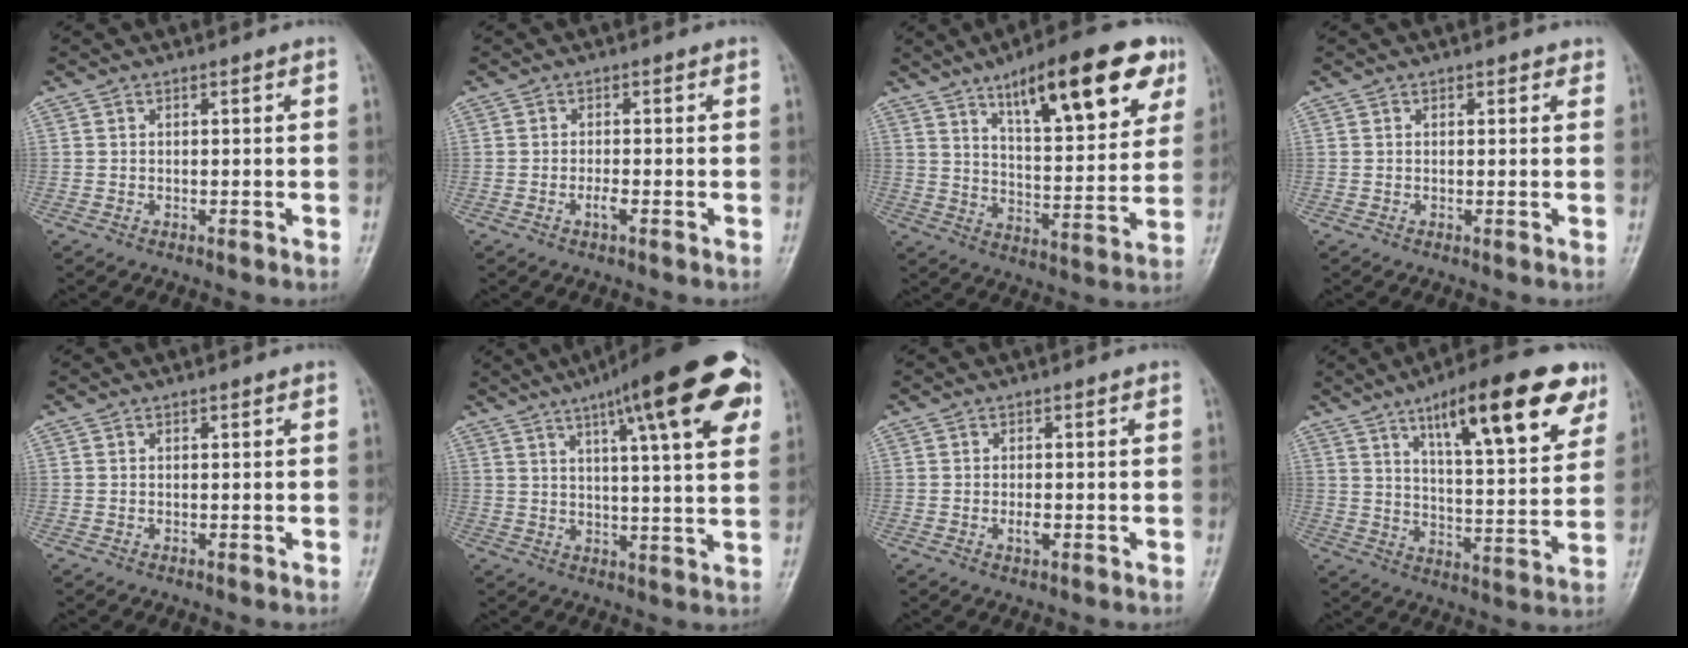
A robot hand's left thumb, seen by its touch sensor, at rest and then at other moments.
{"total": 1.7, "force": [-0.8, 0.5, 1.5], "torque": [-0.031, 0.002, -0.017]}
{"total": 20.5, "force": [11.2, 6.5, 16.0], "torque": [-0.195, -0.036, 0.169]}
{"total": 1.2, "force": [0.8, 0.7, 0.4], "torque": [0.006, -0.004, 0.005]}
{"total": 0.0}
{"total": 20.4, "force": [9.7, 4.4, 17.4], "torque": [-0.227, -0.005, 0.132]}
{"total": 1.8, "force": [-0.5, 0.9, 1.5], "torque": [-0.026, 0.000, -0.009]}
{"total": 20.4, "force": [11.1, 5.8, 16.1], "torque": [-0.200, -0.036, 0.166]}